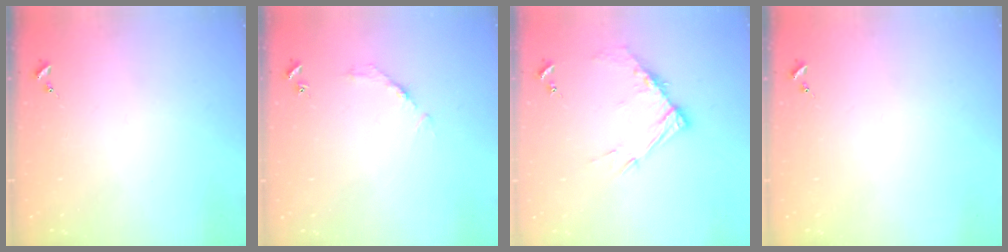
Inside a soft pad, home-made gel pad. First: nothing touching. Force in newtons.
{"total": 2.7, "press": 2.7, "slide": 0.4}
{"total": 10.1, "press": 10.0, "slide": 1.1}
{"total": 0.0}